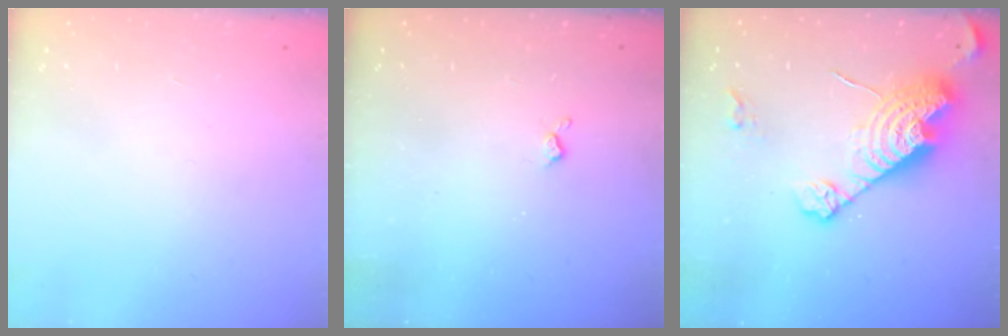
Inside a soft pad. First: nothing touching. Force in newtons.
{"total": 3.0, "press": 2.9, "slide": 0.4}
{"total": 21.5, "press": 21.4, "slide": 1.6}